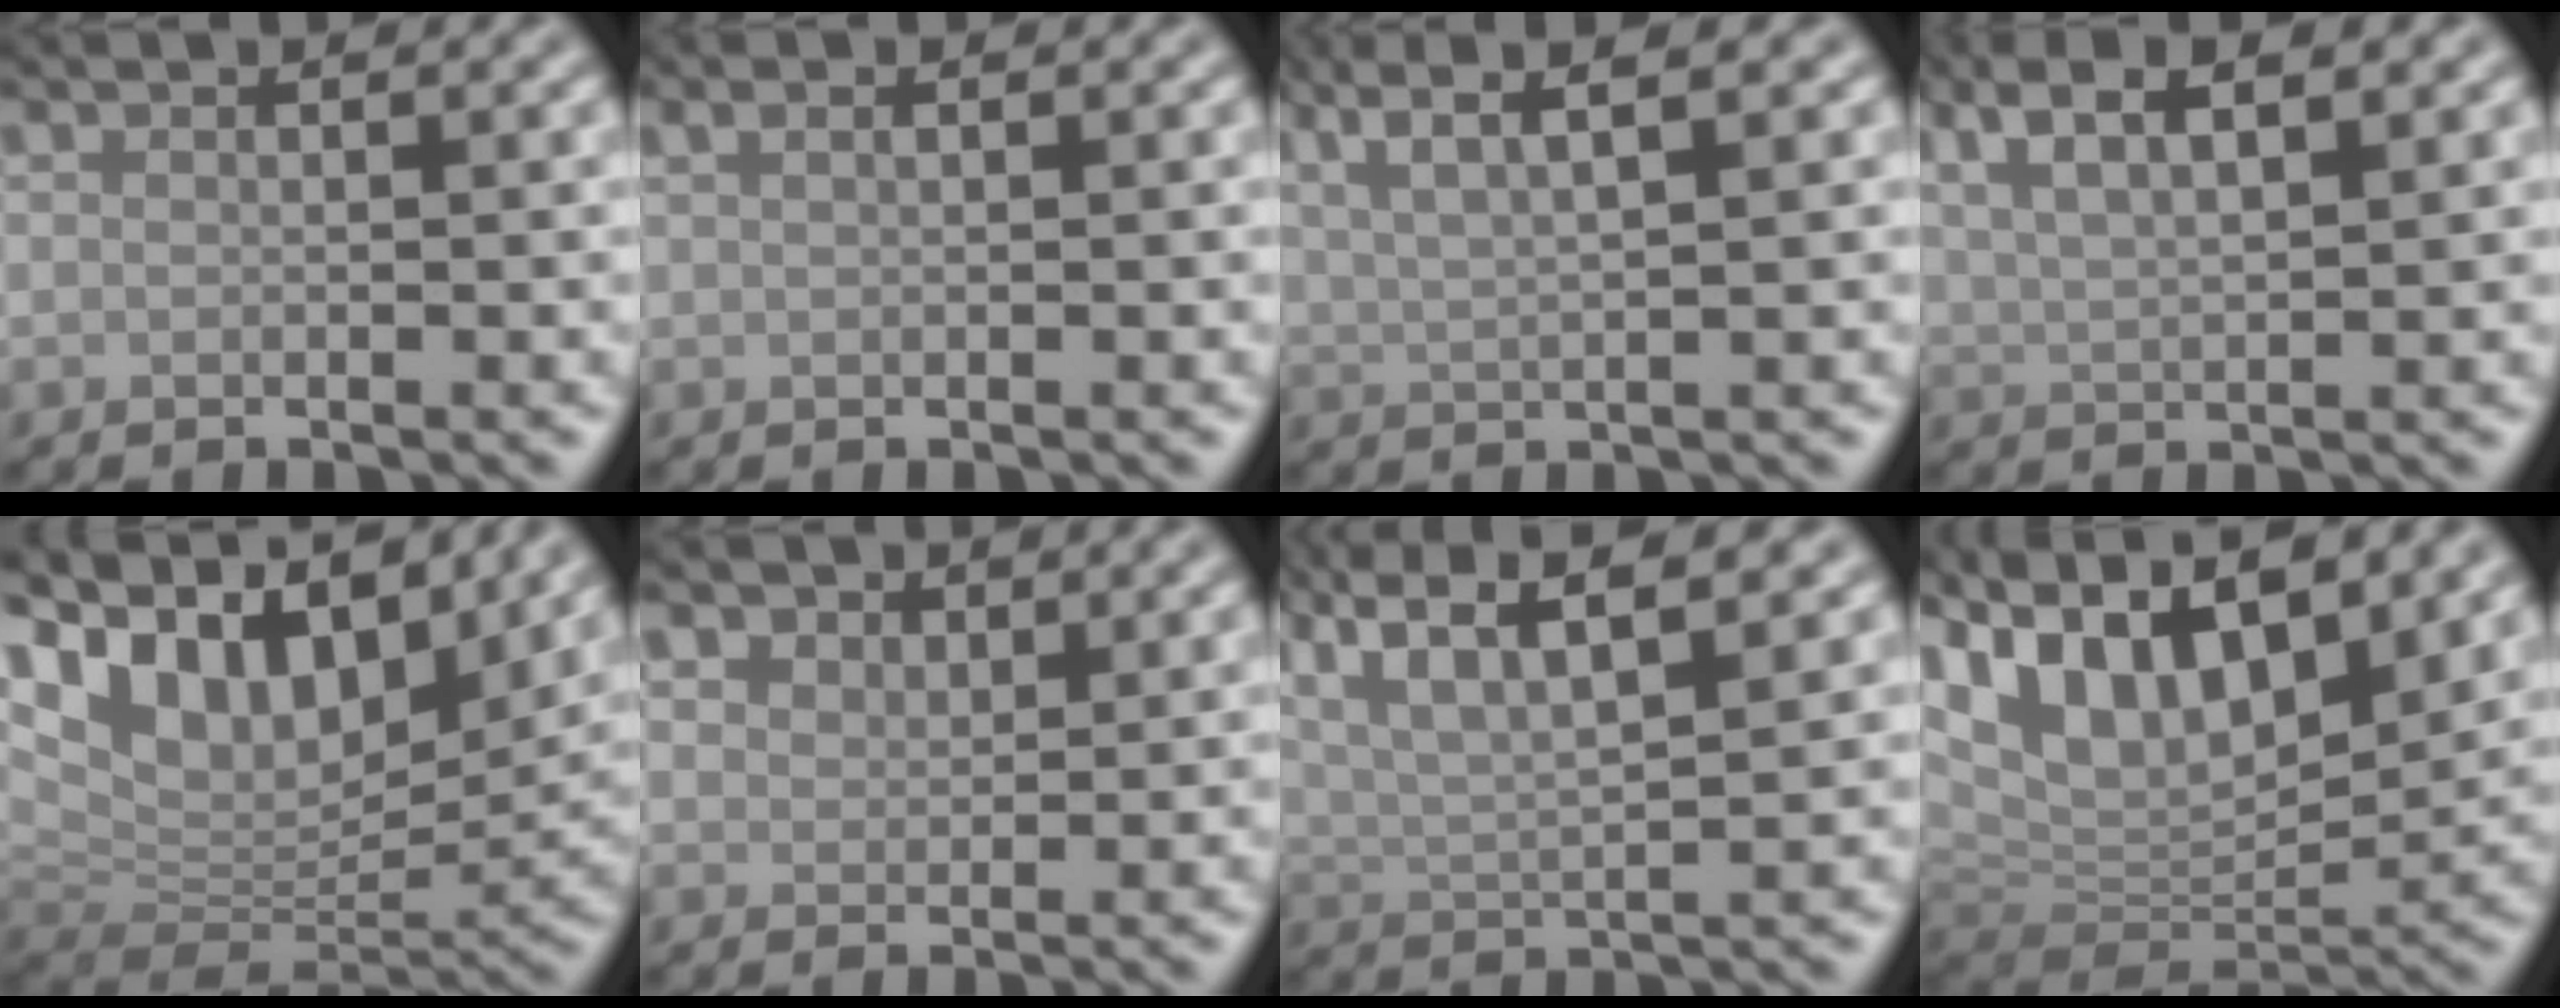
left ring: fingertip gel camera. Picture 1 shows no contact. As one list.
[{"total": 1.3, "force": [0.8, 0.5, 0.9], "torque": [-0.015, -0.003, 0.013]}, {"total": 4.8, "force": [2.9, 0.9, 3.7], "torque": [-0.063, 0.013, 0.052]}, {"total": 5.6, "force": [3.2, 1.9, 4.2], "torque": [-0.077, 0.015, 0.056]}, {"total": 14.8, "force": [8.4, 7.9, 9.4], "torque": [-0.199, 0.047, 0.149]}, {"total": 2.7, "force": [2.0, 1.7, 0.9], "torque": [-0.026, -0.008, 0.042]}, {"total": 9.1, "force": [5.4, 2.8, 6.7], "torque": [-0.128, 0.027, 0.074]}, {"total": 14.8, "force": [7.8, 7.0, 10.4], "torque": [-0.194, 0.023, 0.130]}]